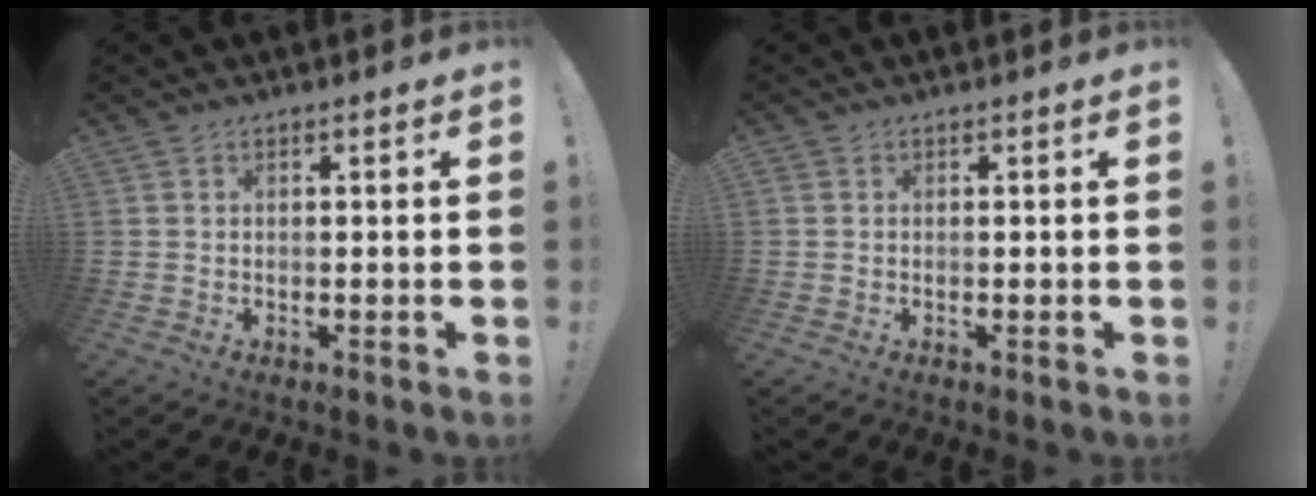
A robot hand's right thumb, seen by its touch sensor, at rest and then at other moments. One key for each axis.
{"total": 0.0}